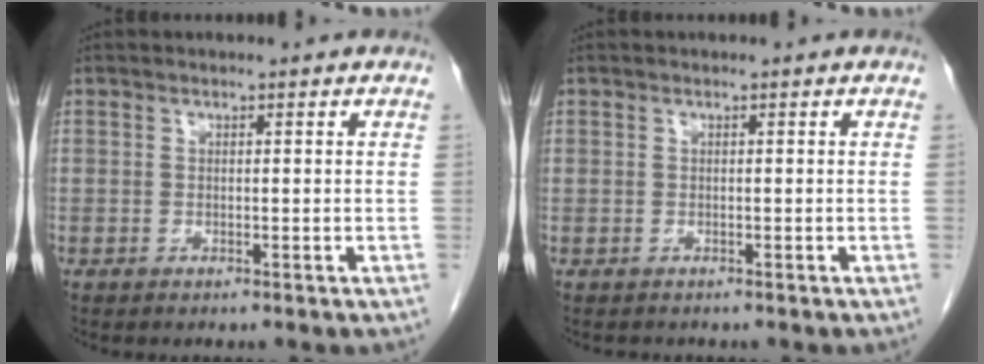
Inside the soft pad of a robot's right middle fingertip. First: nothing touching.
{"total": 0.7, "force": [-0.3, 0.6, -0.1], "torque": [-0.004, 0.005, -0.009]}